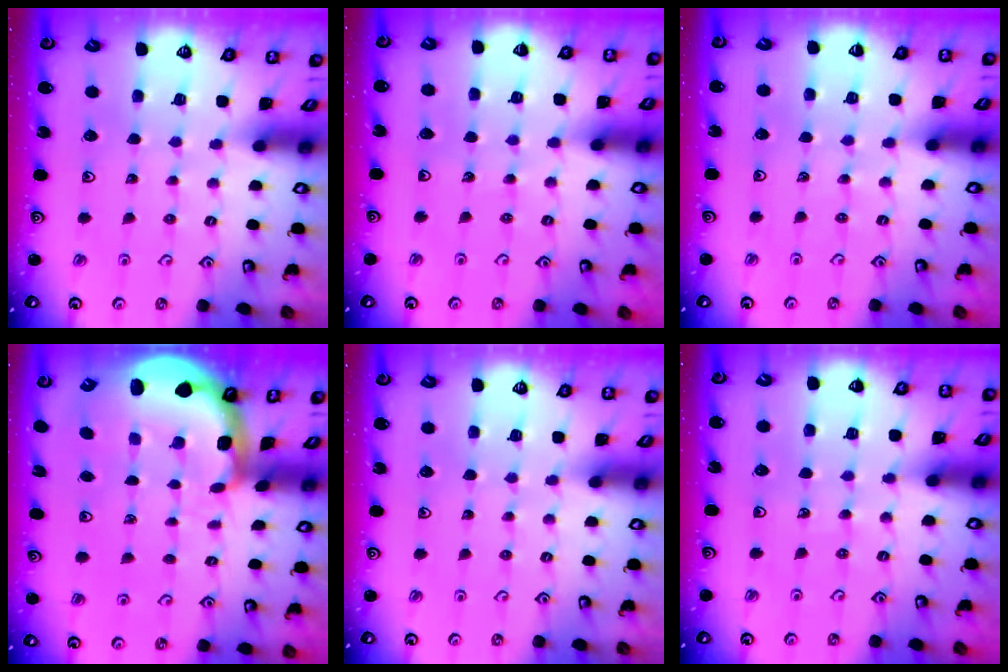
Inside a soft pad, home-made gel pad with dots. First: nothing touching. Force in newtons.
{"total": 3.2, "press": 3.2, "slide": 0.3}
{"total": 2.1, "press": 2.0, "slide": 0.5}
{"total": 3.2, "press": 3.0, "slide": 1.1}
{"total": 0.0}
{"total": 3.7, "press": 3.7, "slide": 0.5}